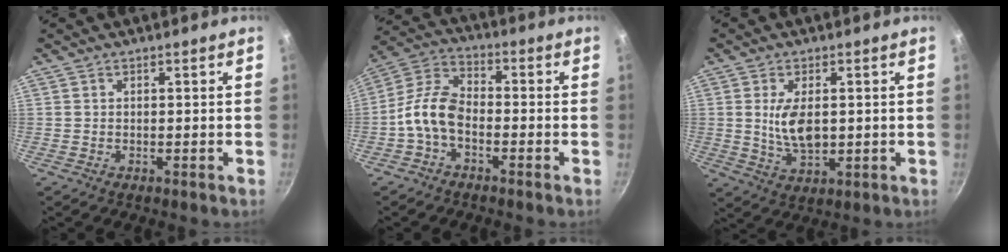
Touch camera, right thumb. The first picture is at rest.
{"total": 8.8, "force": [-2.9, 5.0, 6.6], "torque": [-0.132, 0.041, -0.074]}
{"total": 7.4, "force": [0.7, 4.0, 6.3], "torque": [-0.108, -0.017, 0.019]}